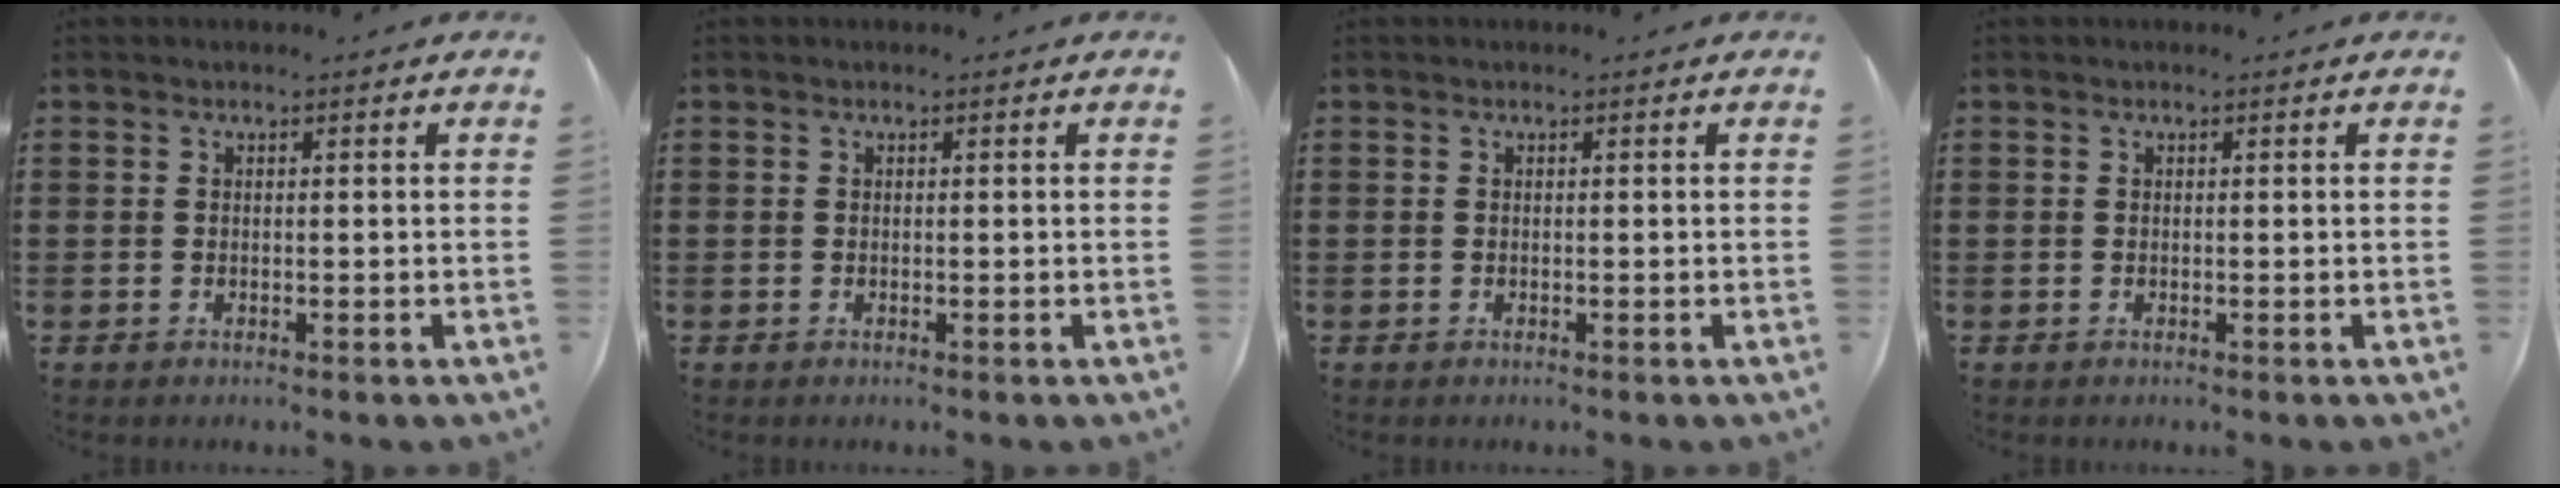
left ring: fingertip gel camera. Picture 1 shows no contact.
{"total": 0.0}
{"total": 0.0}
{"total": 0.0}